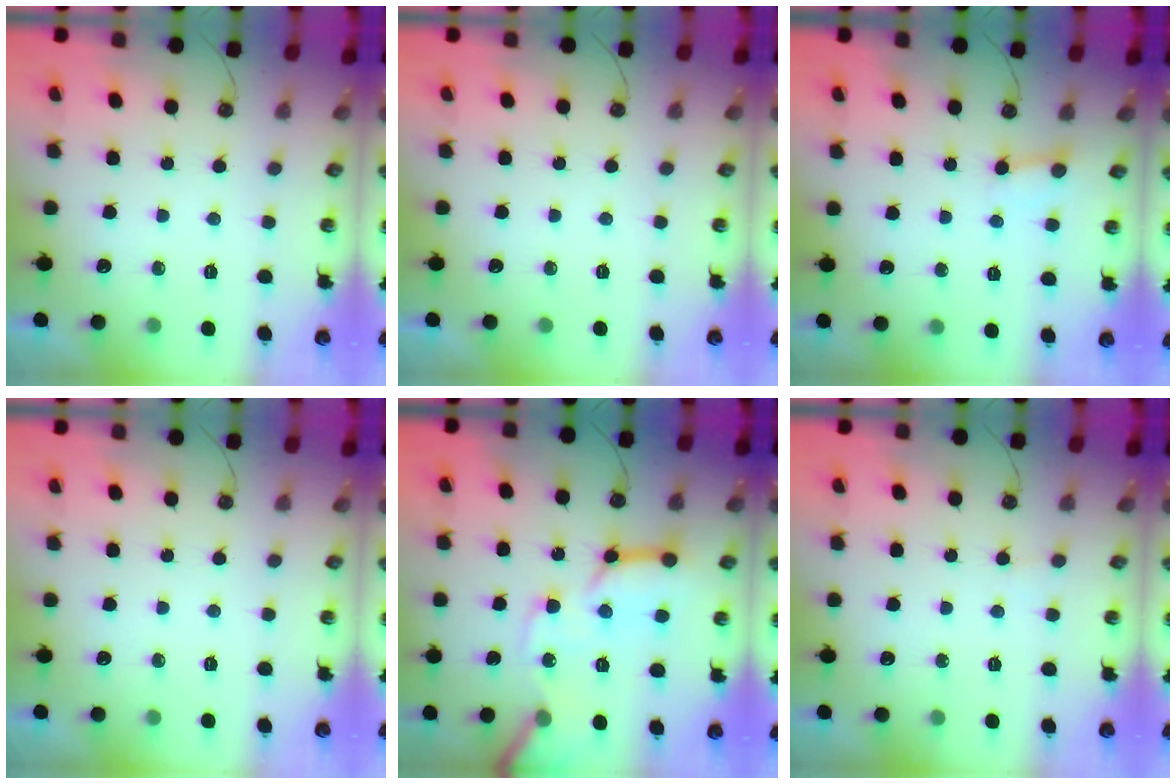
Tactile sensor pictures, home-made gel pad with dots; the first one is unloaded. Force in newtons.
{"total": 0.0}
{"total": 2.7, "press": 2.7, "slide": 0.3}
{"total": 0.0}
{"total": 16.7, "press": 16.5, "slide": 2.1}
{"total": 3.7, "press": 3.7, "slide": 0.3}